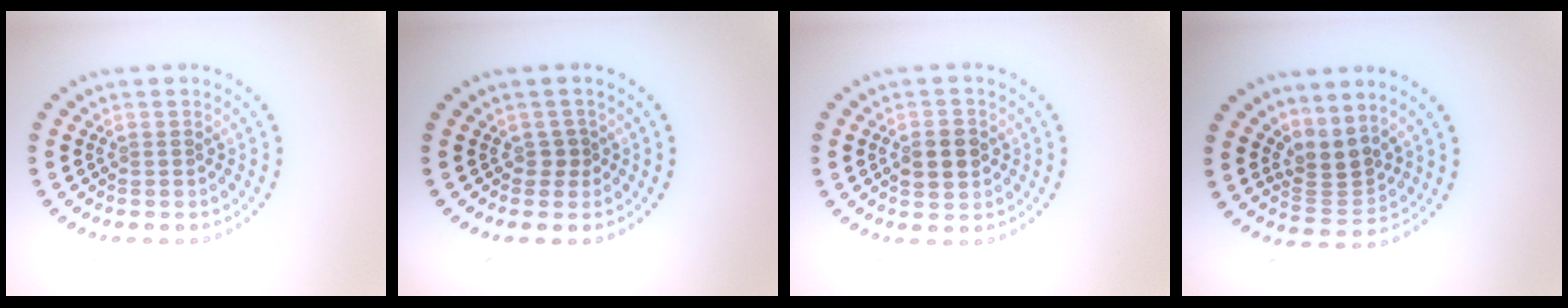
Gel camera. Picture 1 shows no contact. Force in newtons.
{"total": 0.9, "press": 0.8, "slide": 0.5}
{"total": 2.8, "press": 2.7, "slide": 0.2}
{"total": 2.8, "press": 2.0, "slide": 2.0}